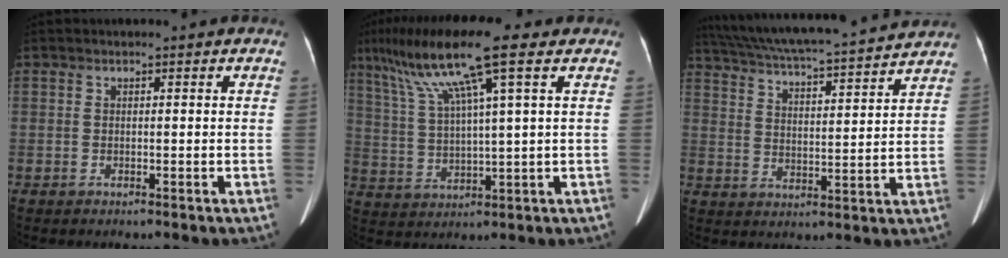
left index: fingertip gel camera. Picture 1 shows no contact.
{"total": 13.7, "force": [8.0, -0.3, 11.1], "torque": [-0.210, 0.024, 0.141]}
{"total": 20.3, "force": [18.5, 1.1, 8.4], "torque": [-0.153, 0.018, 0.272]}